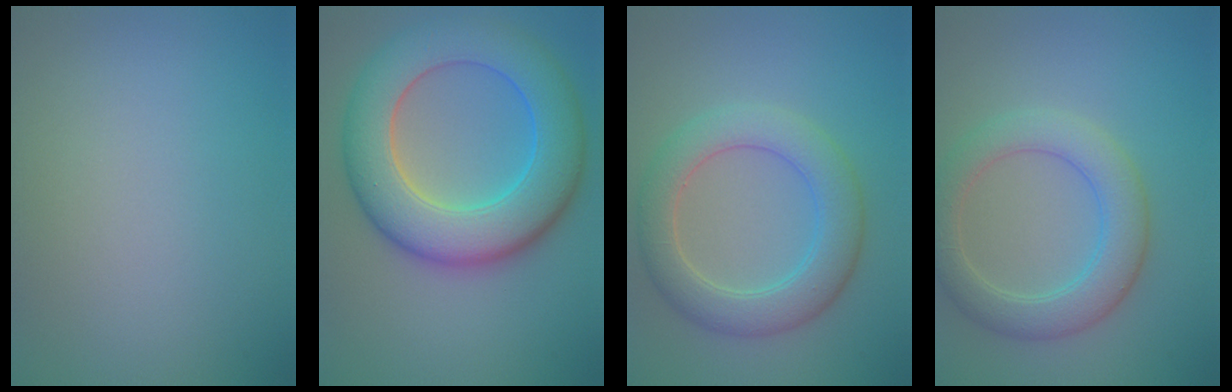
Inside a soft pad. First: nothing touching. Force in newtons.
{"total": 10.0, "press": 10.0, "slide": 0.2}
{"total": 5.3, "press": 5.2, "slide": 0.4}
{"total": 4.7, "press": 4.6, "slide": 0.4}